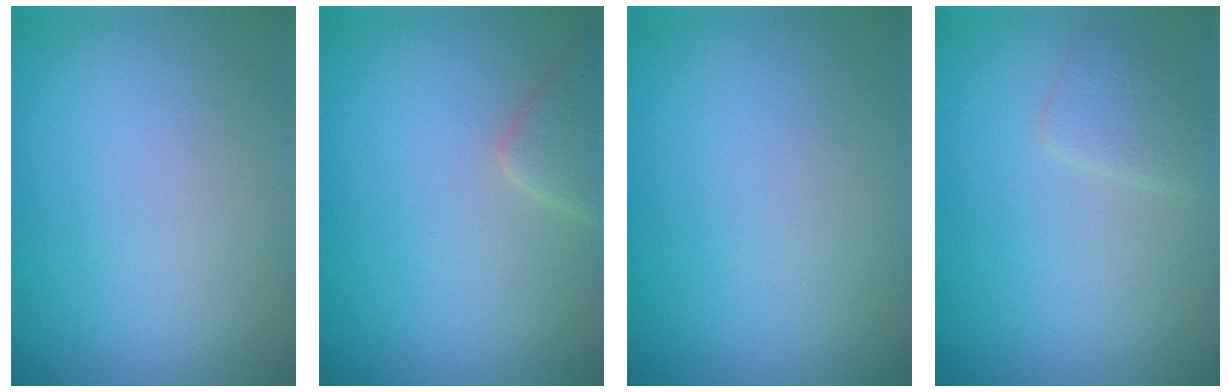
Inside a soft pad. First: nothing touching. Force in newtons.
{"total": 1.9, "press": 1.9, "slide": 0.2}
{"total": 0.0}
{"total": 1.7, "press": 1.7, "slide": 0.1}